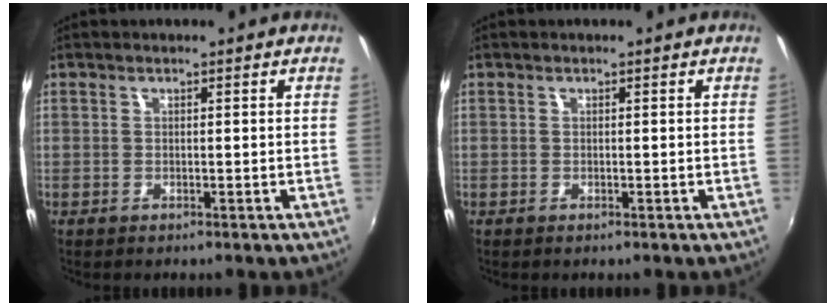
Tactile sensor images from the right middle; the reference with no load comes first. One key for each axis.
{"total": 0.0}